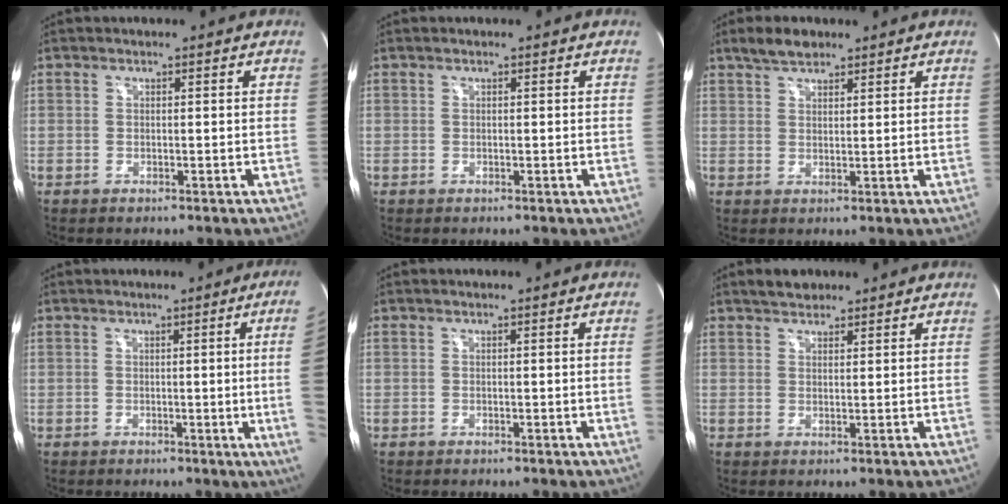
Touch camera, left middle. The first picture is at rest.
{"total": 0.0}
{"total": 4.2, "force": [3.3, 1.8, 2.0], "torque": [-0.046, 0.012, 0.064]}
{"total": 9.4, "force": [-0.1, -3.4, 8.8], "torque": [-0.075, -0.014, -0.006]}
{"total": 0.9, "force": [-0.1, -0.4, 0.8], "torque": [-0.007, 0.000, -0.002]}
{"total": 3.0, "force": [2.5, 1.4, 0.9], "torque": [-0.019, 0.013, 0.041]}